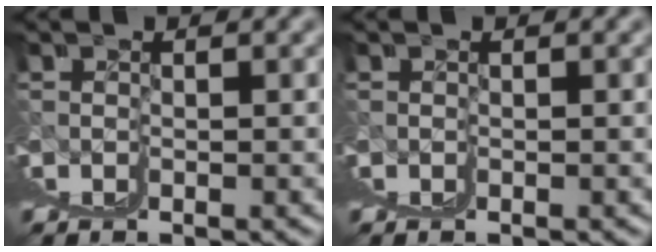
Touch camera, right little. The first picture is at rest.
{"total": 0.0}